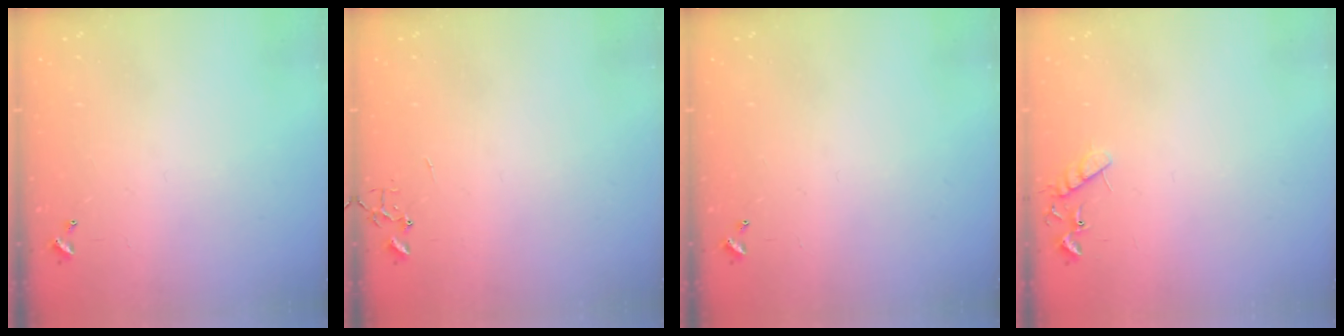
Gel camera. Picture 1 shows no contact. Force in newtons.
{"total": 0.0}
{"total": 0.0}
{"total": 8.0, "press": 8.0, "slide": 0.4}